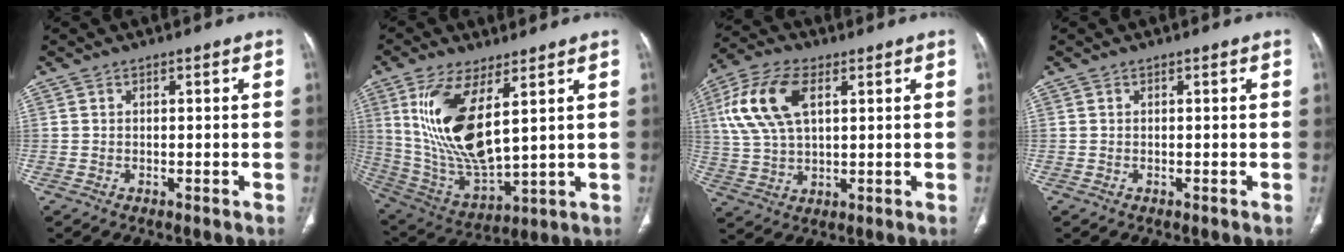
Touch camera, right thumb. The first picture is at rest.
{"total": 17.5, "force": [5.6, 6.8, 15.1], "torque": [-0.298, -0.031, 0.125]}
{"total": 13.5, "force": [4.3, 7.2, 10.5], "torque": [-0.223, 0.007, 0.086]}
{"total": 0.0}